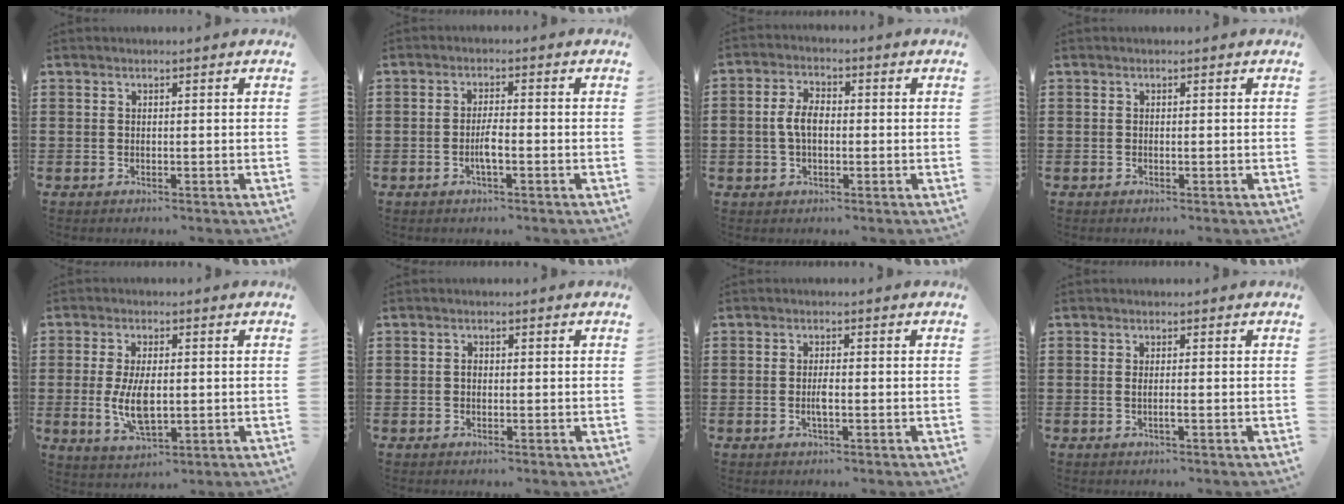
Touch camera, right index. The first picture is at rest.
{"total": 2.8, "force": [-1.0, 0.5, 2.5], "torque": [-0.060, -0.004, -0.023]}
{"total": 4.5, "force": [-0.3, 2.7, 3.6], "torque": [-0.091, 0.002, -0.014]}
{"total": 0.0}
{"total": 6.8, "force": [-0.4, 3.3, 5.9], "torque": [-0.119, -0.004, -0.012]}
{"total": 0.9, "force": [-0.1, 0.6, 0.7], "torque": [-0.014, 0.001, -0.002]}
{"total": 2.0, "force": [-0.5, 0.5, 1.8], "torque": [-0.041, -0.001, -0.011]}
{"total": 1.1, "force": [-0.4, 0.0, 1.0], "torque": [-0.018, -0.003, -0.007]}